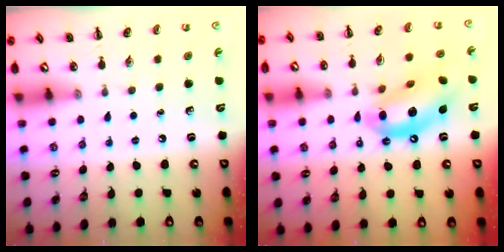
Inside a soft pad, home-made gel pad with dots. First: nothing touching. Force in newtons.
{"total": 13.8, "press": 13.3, "slide": 3.7}